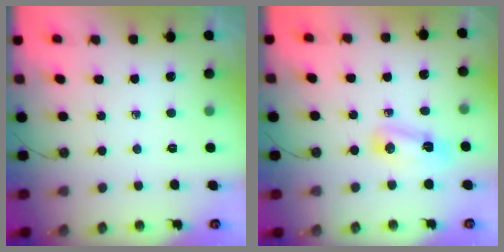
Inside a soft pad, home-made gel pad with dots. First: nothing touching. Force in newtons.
{"total": 5.2, "press": 5.1, "slide": 0.7}